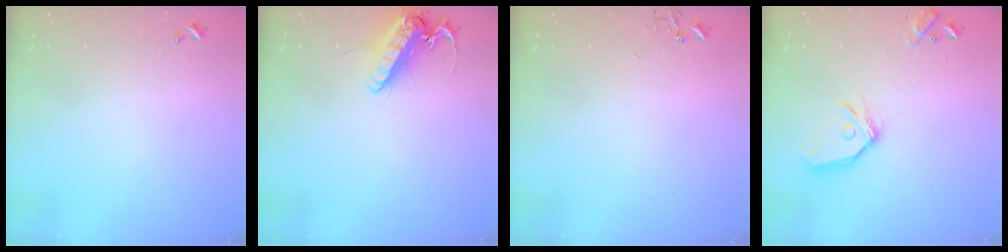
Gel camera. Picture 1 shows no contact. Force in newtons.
{"total": 14.6, "press": 14.4, "slide": 2.6}
{"total": 0.0}
{"total": 15.0, "press": 14.9, "slide": 2.2}